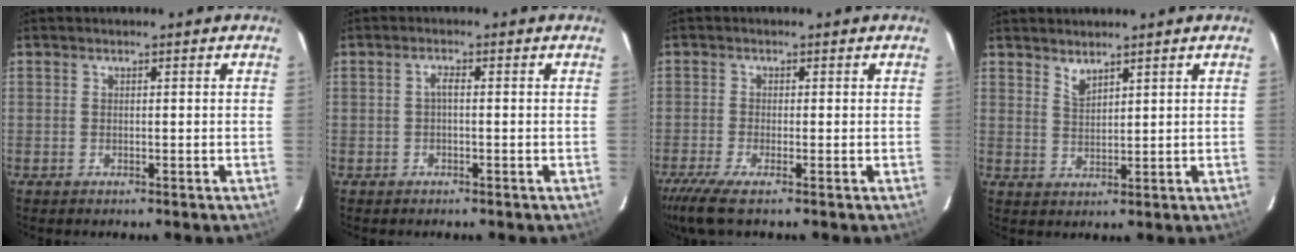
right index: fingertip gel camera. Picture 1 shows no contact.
{"total": 1.3, "force": [-0.3, 0.3, 1.2], "torque": [-0.022, 0.007, -0.008]}
{"total": 5.7, "force": [-4.0, 0.2, 4.1], "torque": [-0.101, -0.022, -0.079]}
{"total": 2.7, "force": [2.4, 0.5, 1.1], "torque": [-0.018, 0.000, 0.043]}